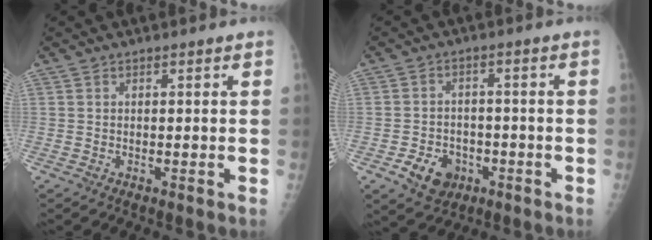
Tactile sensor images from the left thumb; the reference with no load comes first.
{"total": 7.2, "force": [-3.1, 5.6, 3.3], "torque": [-0.034, 0.018, -0.043]}